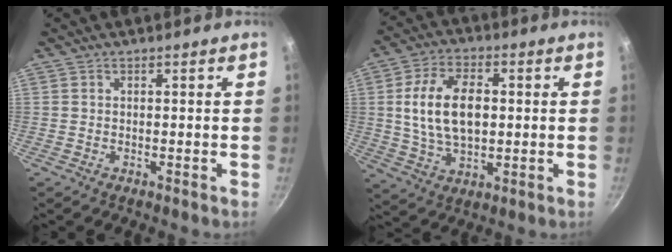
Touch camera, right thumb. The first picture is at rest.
{"total": 13.7, "force": [1.4, 8.1, 10.9], "torque": [-0.187, 0.005, 0.028]}